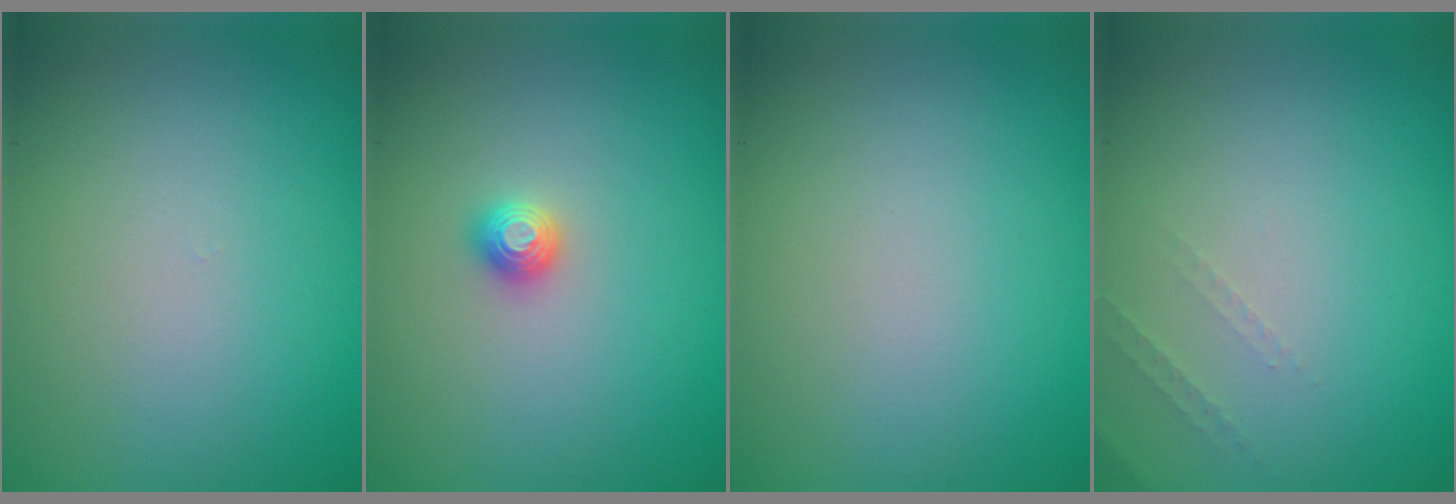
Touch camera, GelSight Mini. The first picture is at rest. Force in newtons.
{"total": 1.2, "press": 1.2, "slide": 0.2}
{"total": 0.0}
{"total": 0.9, "press": 0.9, "slide": 0.3}